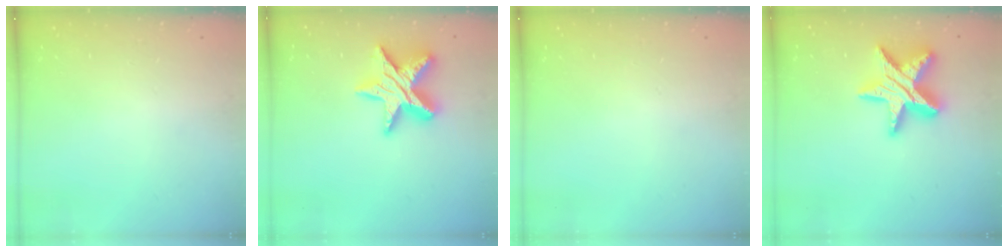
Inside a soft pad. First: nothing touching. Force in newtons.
{"total": 15.8, "press": 15.8, "slide": 1.2}
{"total": 0.0}
{"total": 17.1, "press": 17.1, "slide": 1.2}